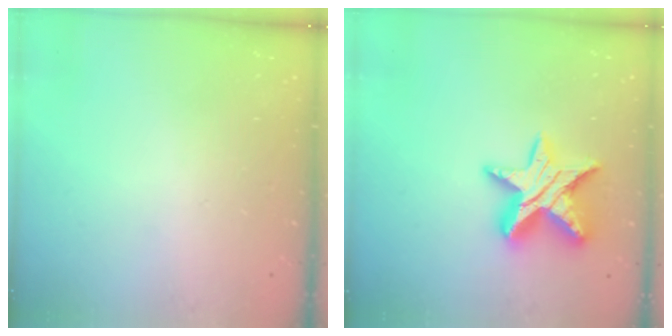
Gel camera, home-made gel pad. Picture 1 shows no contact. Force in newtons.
{"total": 14.6, "press": 14.5, "slide": 1.2}